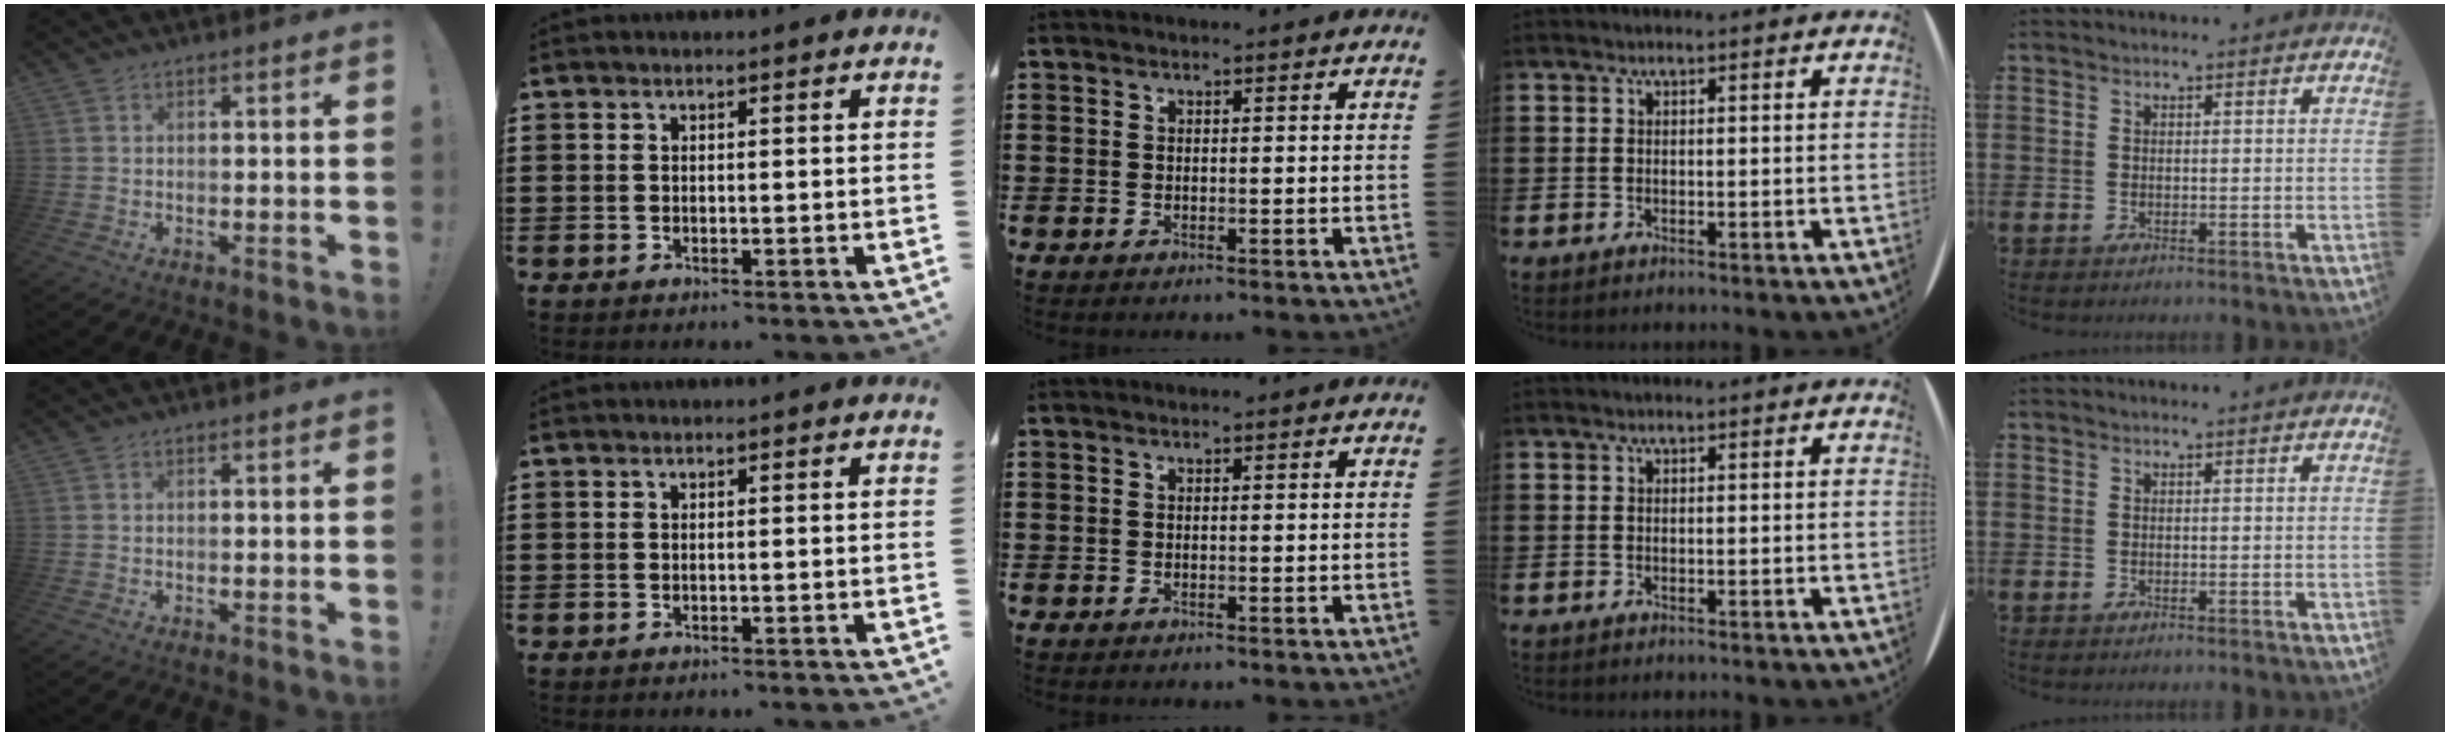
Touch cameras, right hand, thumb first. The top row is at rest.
{}